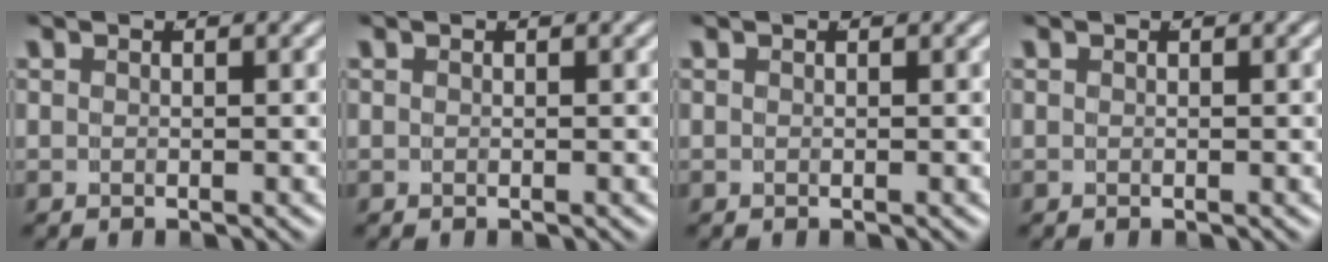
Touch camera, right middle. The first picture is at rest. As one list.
[{"total": 0.0}, {"total": 0.0}, {"total": 0.0}]